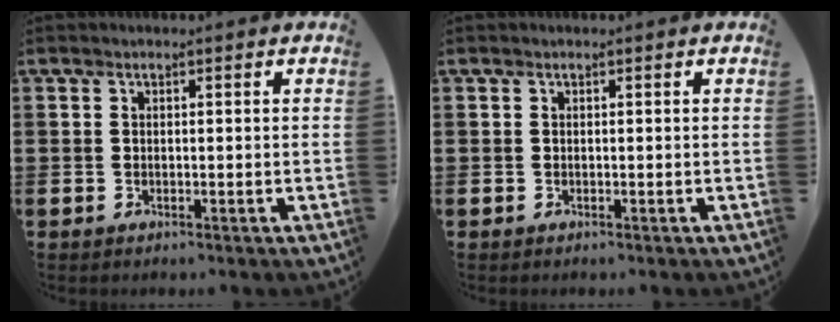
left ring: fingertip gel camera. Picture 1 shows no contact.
{"total": 0.0}